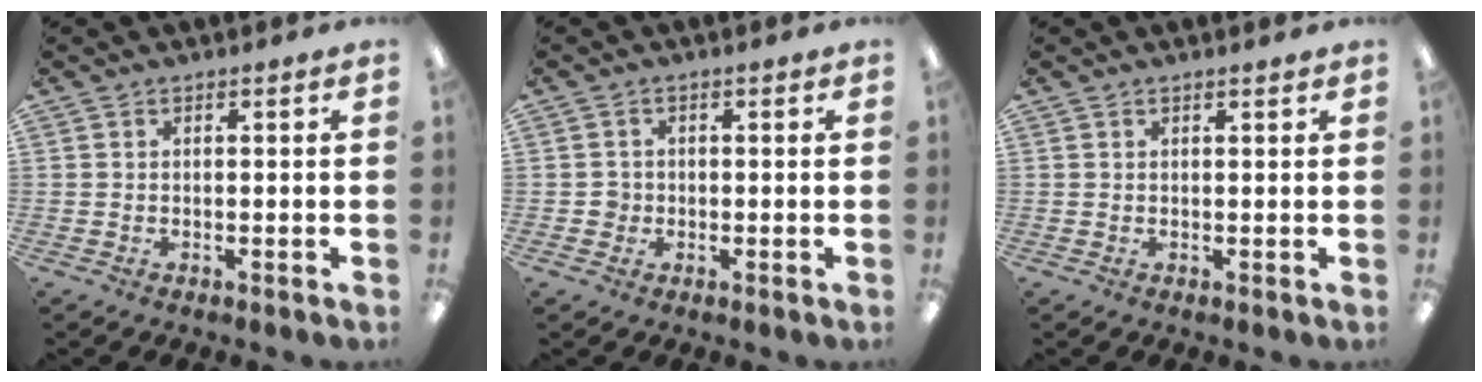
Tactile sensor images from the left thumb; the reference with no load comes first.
{"total": 2.1, "force": [-0.3, 2.0, 0.3], "torque": [0.001, 0.001, -0.011]}
{"total": 0.8, "force": [0.7, 0.1, 0.5], "torque": [-0.010, 0.000, 0.012]}